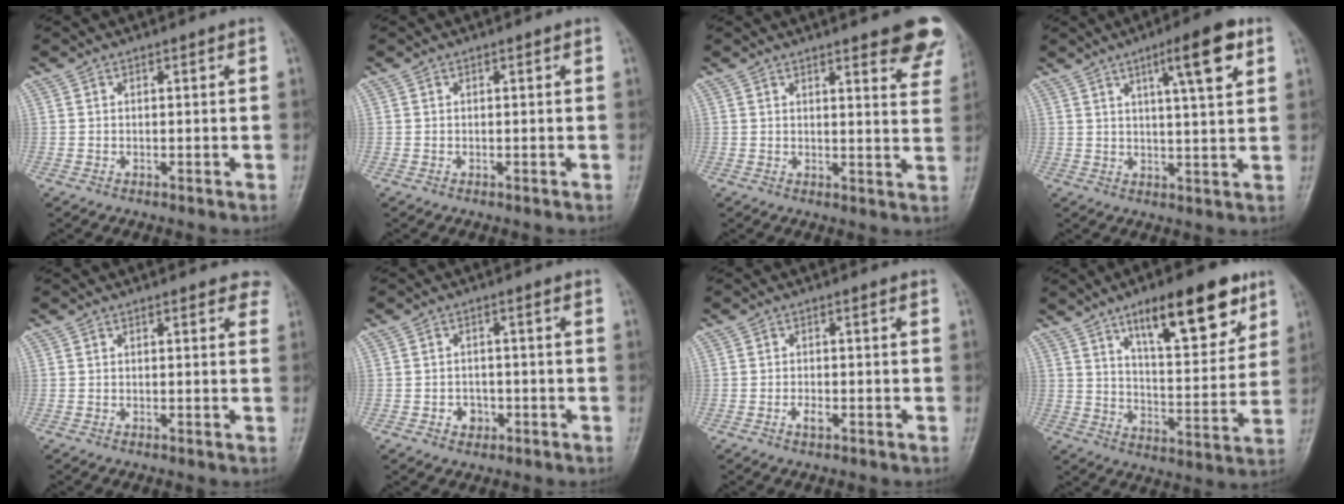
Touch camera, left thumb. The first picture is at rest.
{"total": 0.0}
{"total": 12.3, "force": [8.5, 3.0, 8.4], "torque": [-0.070, -0.038, 0.087]}
{"total": 10.0, "force": [4.7, 1.6, 8.7], "torque": [-0.127, -0.015, 0.069]}
{"total": 2.9, "force": [2.2, 1.3, 1.3], "torque": [0.007, -0.004, 0.014]}
{"total": 2.9, "force": [-1.1, 2.4, 1.2], "torque": [-0.004, 0.009, -0.015]}
{"total": 1.6, "force": [-0.6, 0.7, 1.3], "torque": [-0.021, 0.003, -0.010]}
{"total": 18.1, "force": [10.4, 6.2, 13.5], "torque": [-0.162, -0.048, 0.165]}